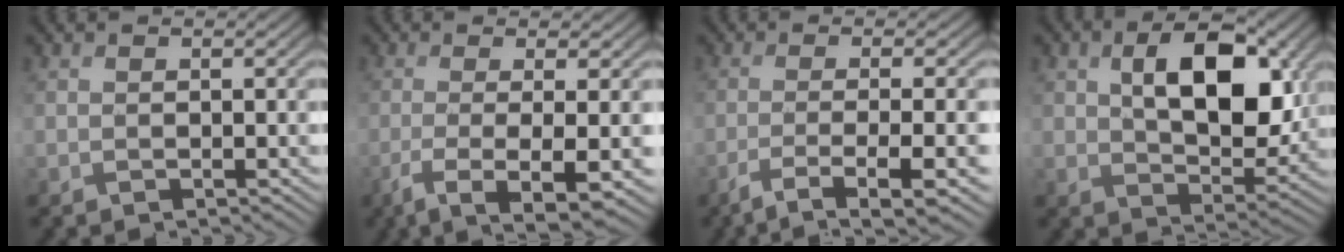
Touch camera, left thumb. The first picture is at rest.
{"total": 7.7, "force": [-2.4, 1.7, 7.1], "torque": [-0.100, -0.006, -0.046]}
{"total": 8.3, "force": [-4.0, 1.7, 7.1], "torque": [-0.091, -0.001, -0.070]}
{"total": 11.3, "force": [2.5, 6.8, 8.6], "torque": [-0.142, -0.008, 0.043]}